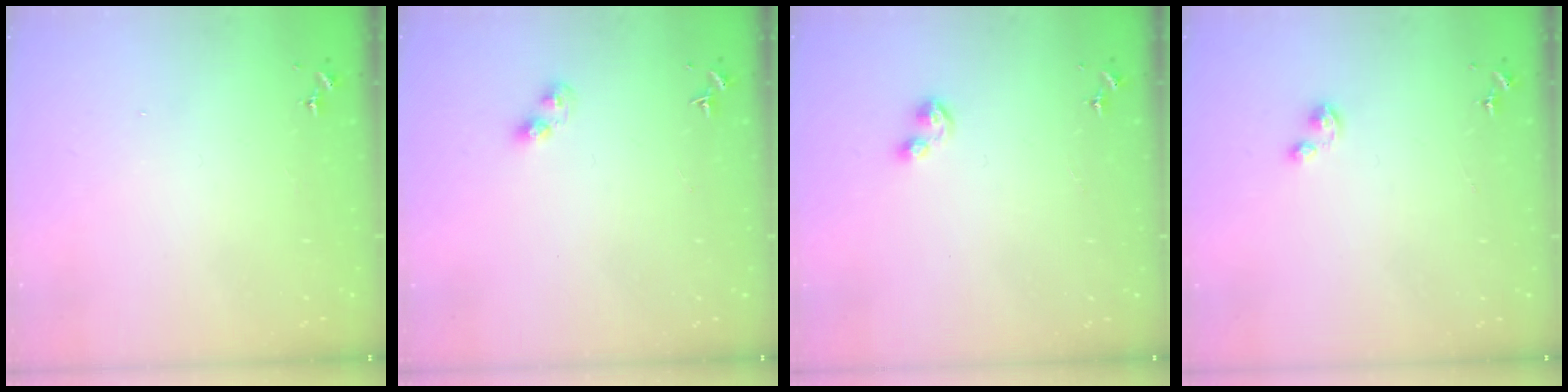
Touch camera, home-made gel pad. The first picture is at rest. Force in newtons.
{"total": 3.3, "press": 3.3, "slide": 0.4}
{"total": 6.5, "press": 6.5, "slide": 0.7}
{"total": 2.9, "press": 2.9, "slide": 0.3}